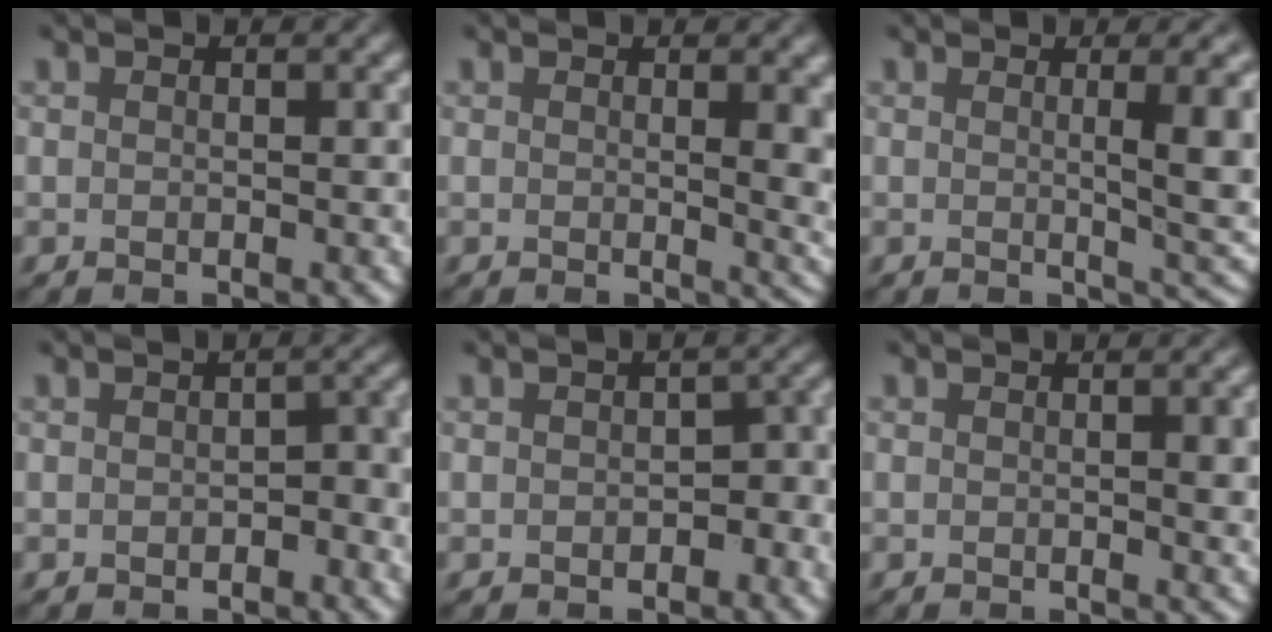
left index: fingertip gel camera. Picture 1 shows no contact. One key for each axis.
{"total": 5.1, "fx": 0.7, "fy": 2.1, "fz": 4.5, "tx": -0.030, "ty": -0.006, "tz": 0.017}
{"total": 6.0, "fx": 0.5, "fy": 1.5, "fz": 5.8, "tx": -0.065, "ty": -0.002, "tz": 0.009}
{"total": 2.1, "fx": -0.5, "fy": 1.1, "fz": 1.7, "tx": -0.021, "ty": 0.001, "tz": -0.009}
{"total": 2.8, "fx": -0.8, "fy": 1.7, "fz": 2.0, "tx": -0.016, "ty": 0.000, "tz": -0.012}
{"total": 2.4, "fx": 0.1, "fy": 0.6, "fz": 2.4, "tx": -0.028, "ty": -0.001, "tz": 0.000}